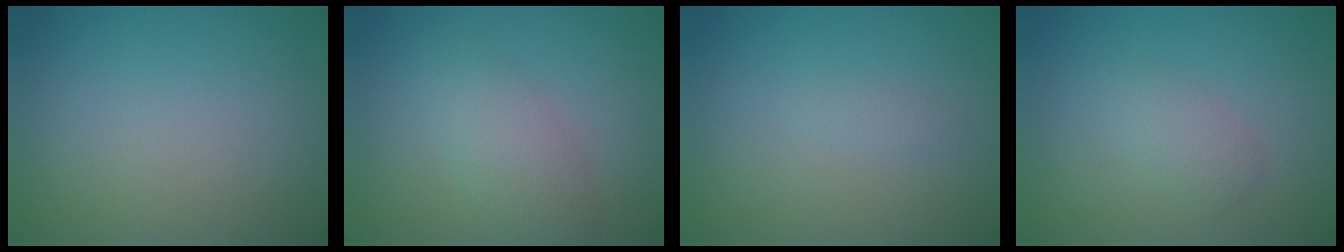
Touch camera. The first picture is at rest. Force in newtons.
{"total": 3.0, "press": 3.0, "slide": 0.1}
{"total": 0.6, "press": 0.6, "slide": 0.0}
{"total": 1.7, "press": 1.7, "slide": 0.1}